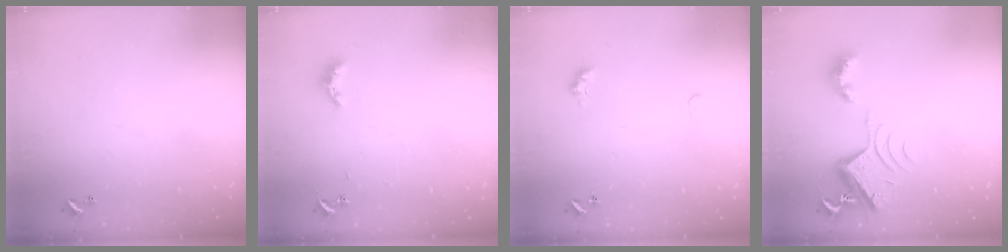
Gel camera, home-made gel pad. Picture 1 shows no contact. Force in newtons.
{"total": 5.4, "press": 5.4, "slide": 0.6}
{"total": 2.4, "press": 2.3, "slide": 0.5}
{"total": 7.2, "press": 7.1, "slide": 0.9}